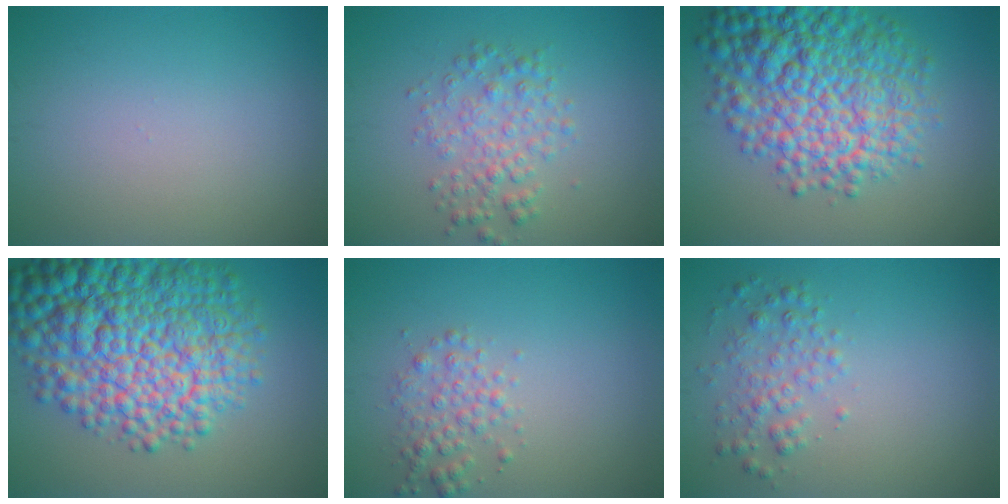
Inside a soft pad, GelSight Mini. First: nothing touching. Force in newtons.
{"total": 3.1, "press": 3.1, "slide": 0.0}
{"total": 11.1, "press": 11.1, "slide": 0.3}
{"total": 13.8, "press": 13.7, "slide": 0.3}
{"total": 2.2, "press": 2.2, "slide": 0.0}
{"total": 2.4, "press": 2.4, "slide": 0.1}